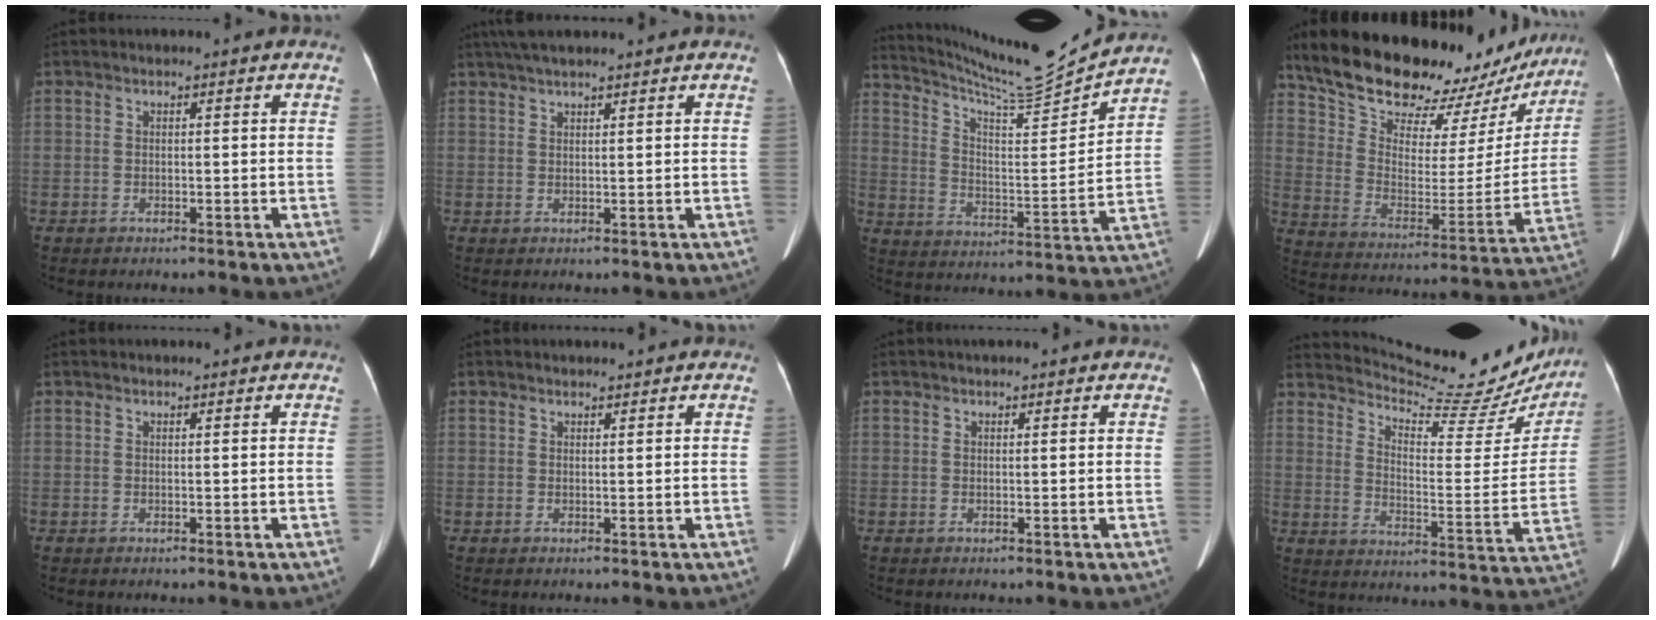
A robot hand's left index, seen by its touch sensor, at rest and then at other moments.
{"total": 7.5, "force": [6.3, 0.5, 4.0], "torque": [-0.060, 0.027, 0.094]}
{"total": 15.1, "force": [14.5, -1.8, 3.7], "torque": [-0.078, -0.046, 0.236]}
{"total": 27.2, "force": [23.4, 9.4, 10.0], "torque": [-0.159, -0.032, 0.329]}
{"total": 3.1, "force": [2.9, 0.4, 1.1], "torque": [-0.013, 0.015, 0.031]}
{"total": 2.1, "force": [2.0, 0.5, 0.4], "torque": [-0.004, 0.007, 0.026]}
{"total": 3.8, "force": [3.2, 0.9, 1.8], "torque": [-0.019, 0.014, 0.037]}
{"total": 21.4, "force": [20.3, 3.8, 5.7], "torque": [-0.079, -0.070, 0.260]}